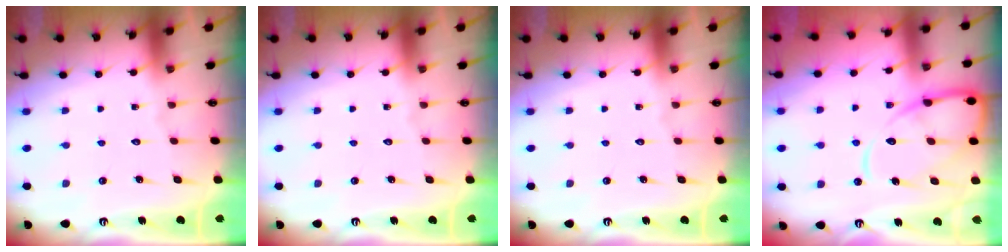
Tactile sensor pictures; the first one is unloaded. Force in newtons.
{"total": 0.0}
{"total": 0.0}
{"total": 13.3, "press": 13.2, "slide": 1.2}